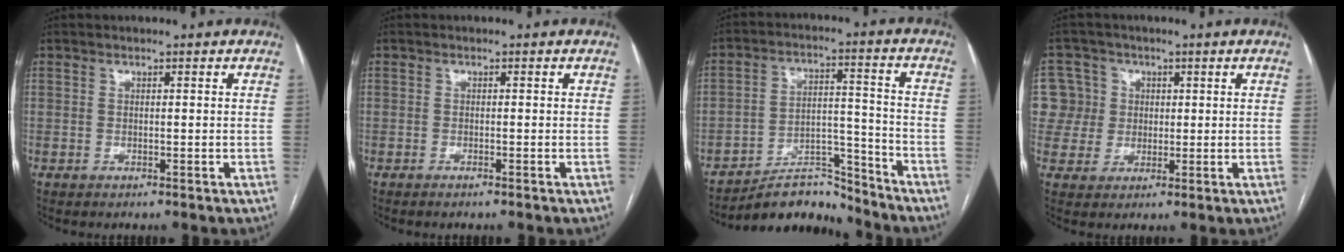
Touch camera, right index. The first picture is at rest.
{"total": 0.8, "force": [-0.6, -0.1, 0.5], "torque": [-0.011, -0.001, -0.011]}
{"total": 9.4, "force": [-9.0, 2.4, 0.9], "torque": [-0.003, 0.045, -0.154]}
{"total": 8.6, "force": [1.6, 8.4, 0.6], "torque": [-0.023, 0.036, 0.042]}